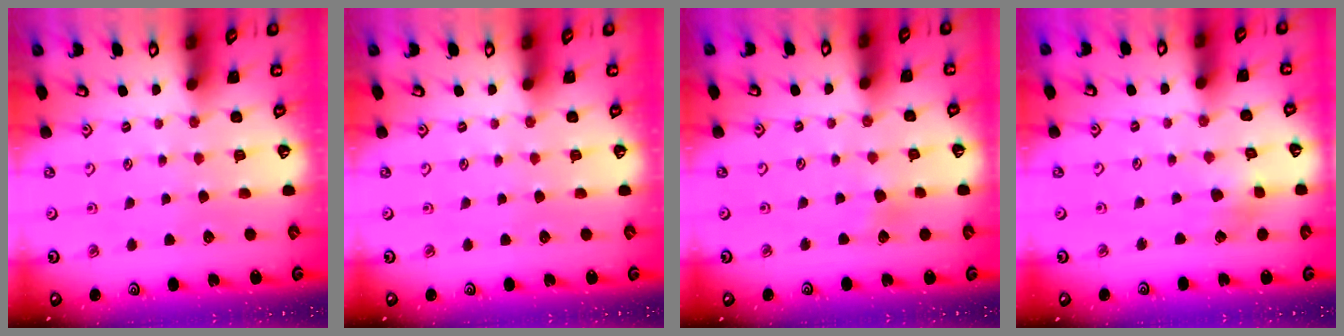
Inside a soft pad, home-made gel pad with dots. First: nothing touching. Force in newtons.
{"total": 0.0}
{"total": 3.7, "press": 3.7, "slide": 0.4}
{"total": 3.1, "press": 3.0, "slide": 0.7}